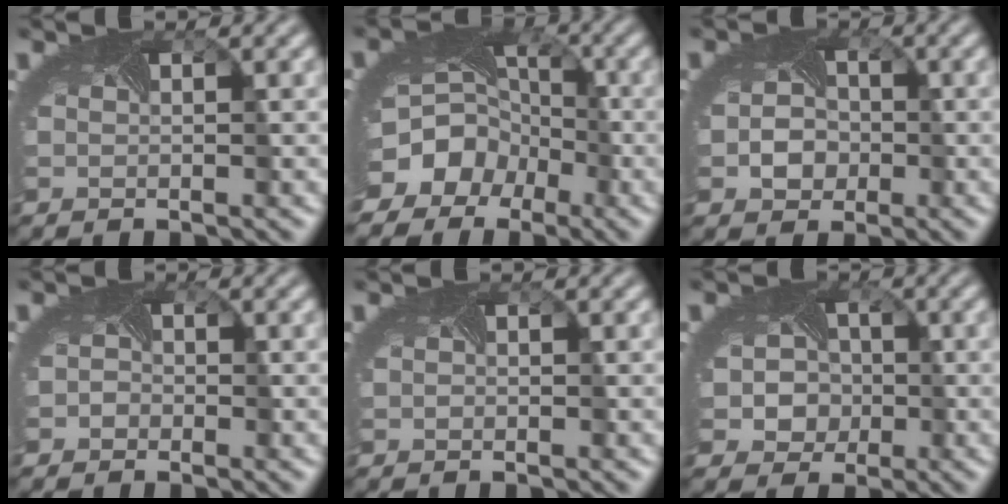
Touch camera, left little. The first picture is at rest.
{"total": 11.5, "force": [-5.8, 9.3, 3.8], "torque": [-0.075, -0.032, -0.096]}
{"total": 3.6, "force": [-0.9, 3.0, 1.7], "torque": [-0.015, -0.001, -0.009]}
{"total": 1.9, "force": [-0.8, 1.6, 0.6], "torque": [0.010, 0.001, -0.013]}
{"total": 0.0}
{"total": 7.1, "force": [-0.7, 6.2, 3.2], "torque": [-0.046, 0.006, -0.037]}